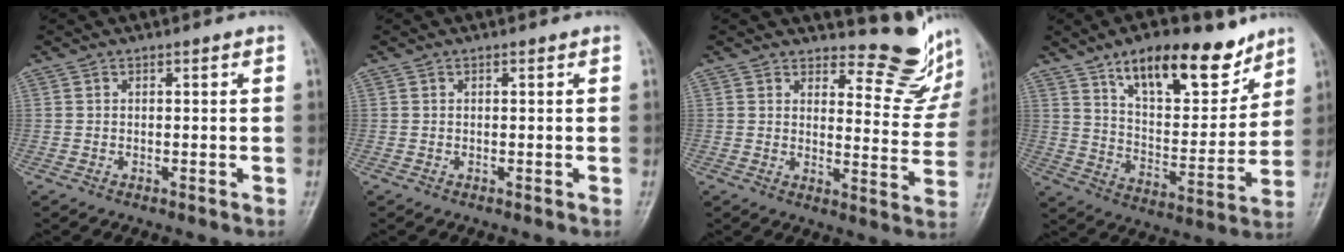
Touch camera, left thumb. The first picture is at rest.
{"total": 0.0}
{"total": 11.0, "force": [10.2, 3.4, 2.4], "torque": [0.001, -0.108, 0.115]}
{"total": 17.5, "force": [11.6, 7.0, 11.1], "torque": [-0.130, -0.068, 0.196]}